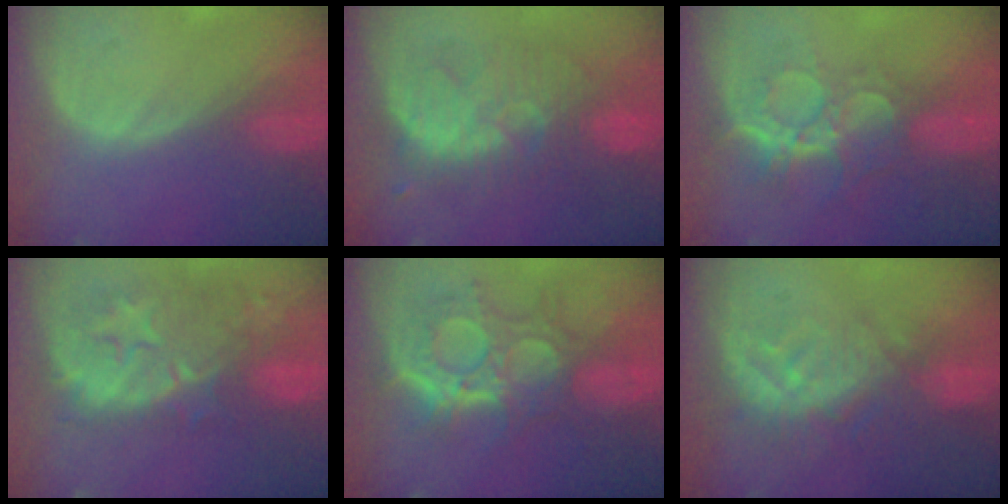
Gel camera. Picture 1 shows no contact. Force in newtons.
{"total": 9.1, "press": 9.1, "slide": 0.6}
{"total": 9.4, "press": 8.0, "slide": 5.0}
{"total": 11.6, "press": 10.7, "slide": 4.5}
{"total": 10.3, "press": 9.8, "slide": 3.3}
{"total": 9.3, "press": 8.1, "slide": 4.5}